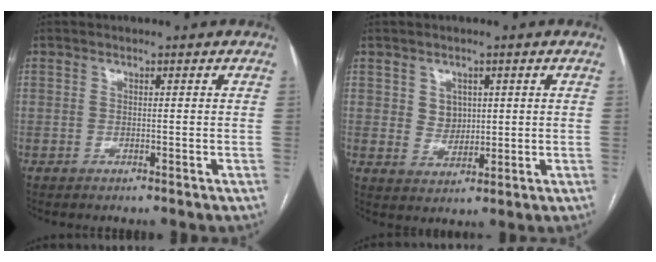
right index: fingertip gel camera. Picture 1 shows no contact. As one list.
[{"total": 3.6, "force": [1.1, 3.1, 1.6], "torque": [-0.024, 0.002, 0.025]}]